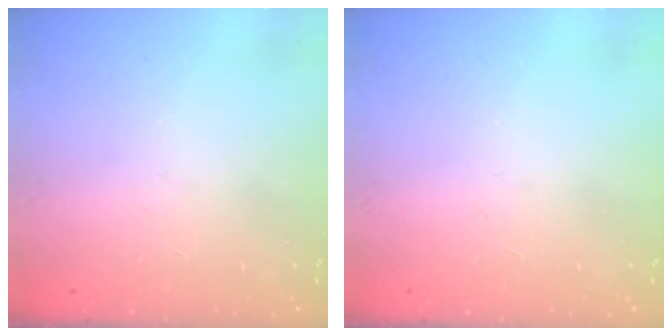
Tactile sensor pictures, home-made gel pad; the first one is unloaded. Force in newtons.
{"total": 0.0}